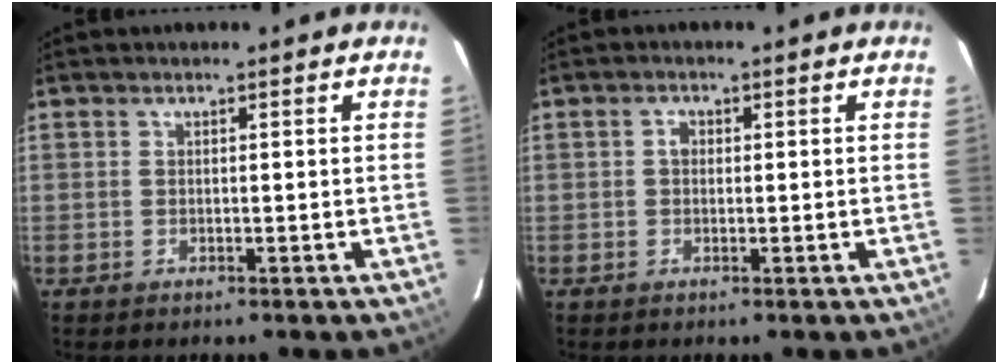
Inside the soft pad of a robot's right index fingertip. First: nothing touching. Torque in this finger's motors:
{"motor_torque": [0.12, -0.06, 0.05, 0.03]}